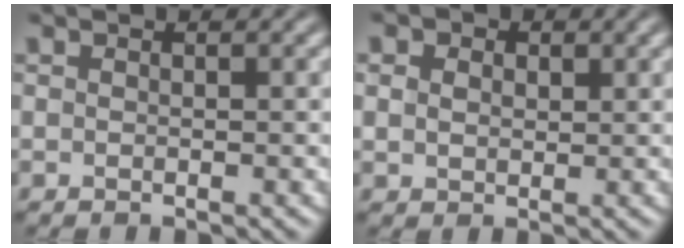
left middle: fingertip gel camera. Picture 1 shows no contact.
{"total": 3.8, "force": [1.8, 2.8, 1.8], "torque": [-0.037, 0.010, 0.015]}